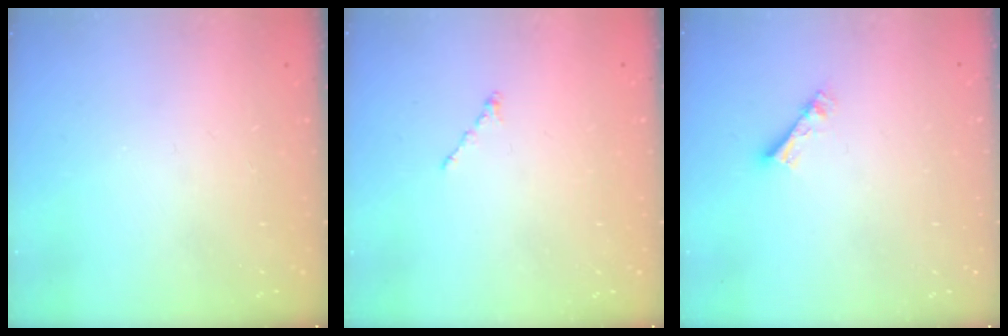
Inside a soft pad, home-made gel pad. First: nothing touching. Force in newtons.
{"total": 0.0}
{"total": 4.4, "press": 4.4, "slide": 0.2}